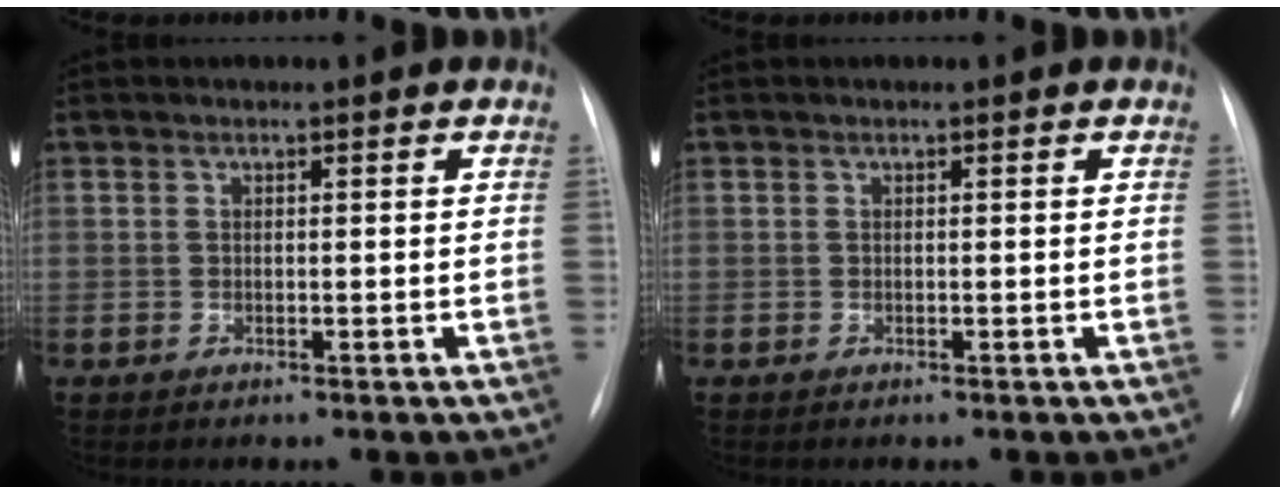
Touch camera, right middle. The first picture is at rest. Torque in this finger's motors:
{"motor_torque": [0.26, -0.21, 0.04, 0.00]}